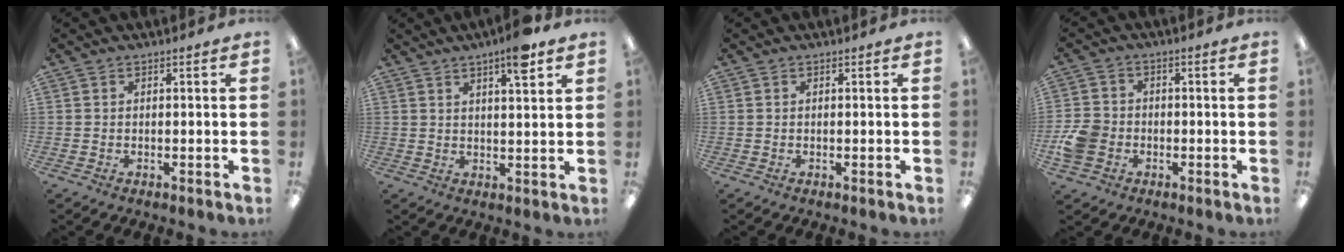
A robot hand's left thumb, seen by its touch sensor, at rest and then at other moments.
{"total": 7.2, "force": [4.8, 1.1, 5.3], "torque": [-0.075, -0.021, 0.072]}
{"total": 0.0}
{"total": 6.9, "force": [-2.1, 5.6, 3.4], "torque": [-0.076, 0.017, -0.036]}